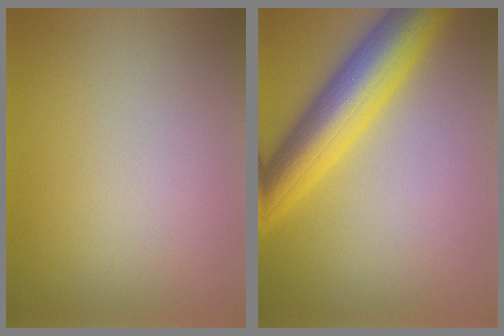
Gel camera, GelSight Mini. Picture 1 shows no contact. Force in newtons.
{"total": 8.3, "press": 8.3, "slide": 0.2}